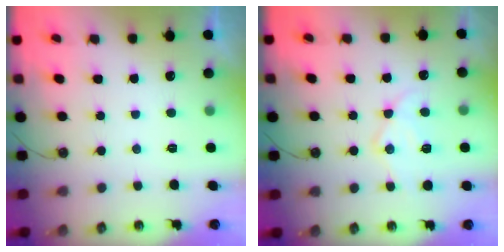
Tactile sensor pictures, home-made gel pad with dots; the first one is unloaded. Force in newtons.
{"total": 12.1, "press": 12.1, "slide": 1.1}